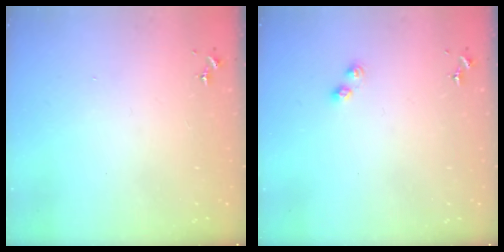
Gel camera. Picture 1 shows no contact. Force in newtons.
{"total": 3.7, "press": 3.7, "slide": 0.5}